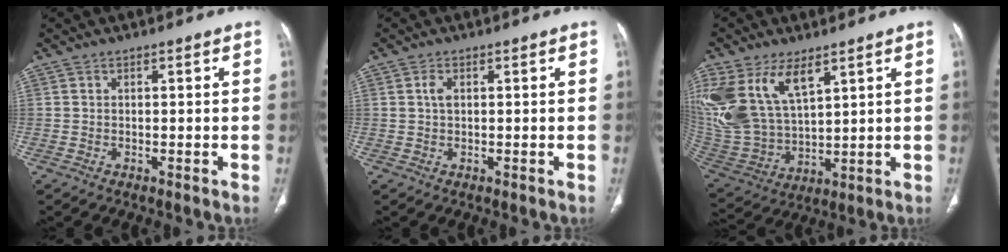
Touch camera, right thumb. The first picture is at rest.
{"total": 1.7, "force": [0.4, 0.9, 1.3], "torque": [-0.029, 0.004, 0.009]}
{"total": 19.1, "force": [9.1, 10.4, 13.2], "torque": [-0.283, -0.026, 0.194]}